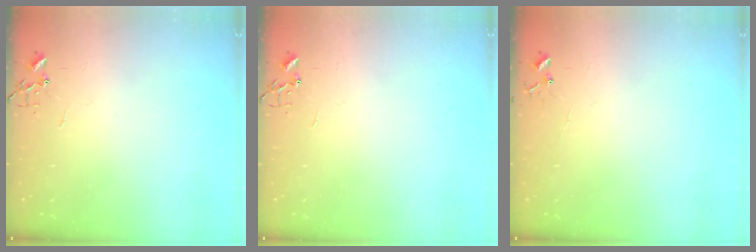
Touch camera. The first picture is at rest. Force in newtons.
{"total": 0.0}
{"total": 5.6, "press": 5.6, "slide": 0.4}